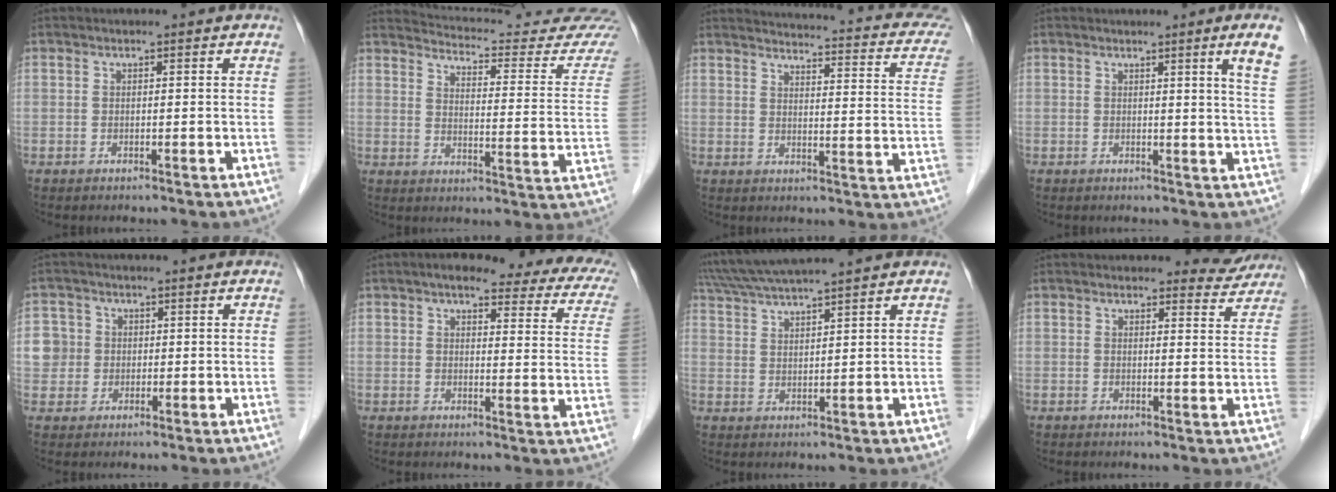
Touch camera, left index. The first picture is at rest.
{"total": 21.2, "force": [20.6, 1.4, 4.8], "torque": [-0.070, -0.114, 0.230]}
{"total": 18.7, "force": [15.9, 4.1, 9.0], "torque": [-0.106, -0.026, 0.155]}
{"total": 5.2, "force": [3.0, -1.3, 4.0], "torque": [-0.051, -0.021, 0.027]}
{"total": 3.6, "force": [0.3, 3.6, 0.2], "torque": [0.001, 0.012, 0.007]}
{"total": 18.1, "force": [13.5, 4.9, 11.0], "torque": [-0.120, 0.022, 0.136]}
{"total": 9.8, "force": [8.7, -1.2, 4.4], "torque": [-0.082, 0.027, 0.146]}
{"total": 4.0, "force": [3.9, 0.9, -0.2], "torque": [0.010, -0.017, 0.031]}